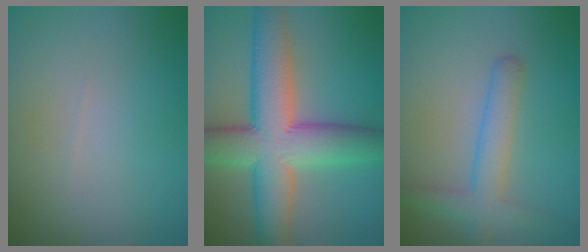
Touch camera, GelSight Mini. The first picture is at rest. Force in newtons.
{"total": 10.0, "press": 10.0, "slide": 0.4}
{"total": 3.5, "press": 3.5, "slide": 0.2}